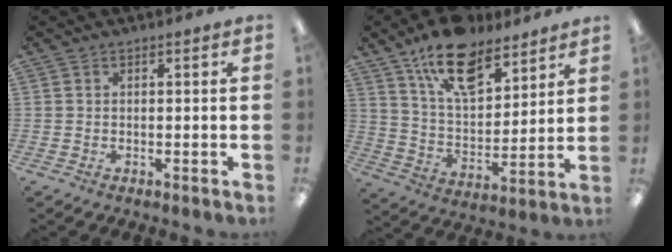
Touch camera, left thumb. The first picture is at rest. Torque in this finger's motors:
{"motor_torque": [0.28, 0.27, 1.42, -1.35, 0.17]}